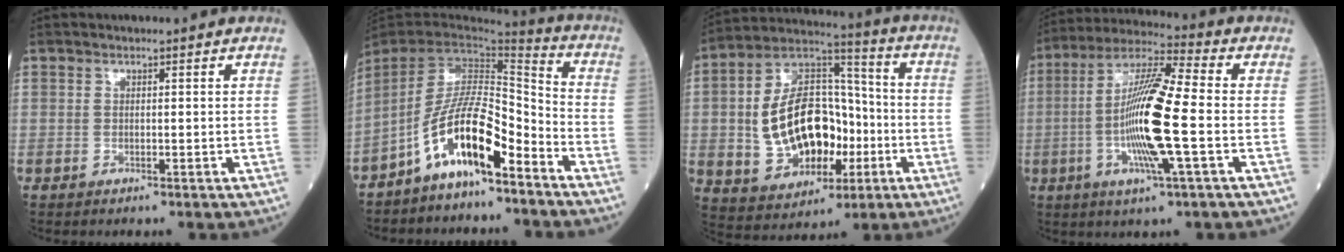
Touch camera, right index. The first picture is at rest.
{"total": 12.5, "force": [-7.6, 3.1, 9.4], "torque": [-0.181, 0.017, -0.141]}
{"total": 18.8, "force": [-2.1, 11.1, 15.0], "torque": [-0.286, 0.027, -0.025]}
{"total": 15.1, "force": [-2.4, 0.8, 14.9], "torque": [-0.289, -0.004, -0.054]}